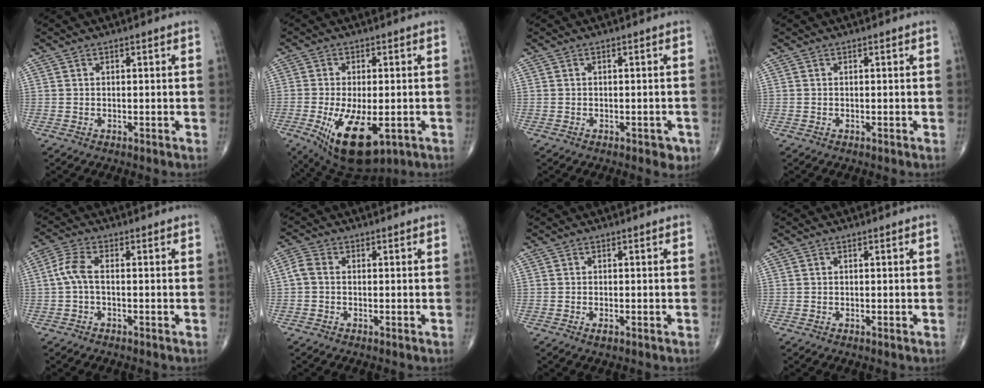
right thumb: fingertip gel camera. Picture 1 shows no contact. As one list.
[{"total": 13.4, "force": [-4.7, 6.3, 10.9], "torque": [-0.189, -0.011, -0.059]}, {"total": 2.4, "force": [-1.2, 1.3, 1.7], "torque": [-0.010, 0.004, -0.011]}, {"total": 0.0}, {"total": 4.2, "force": [-0.4, 1.7, 3.8], "torque": [-0.094, 0.013, -0.015]}, {"total": 2.6, "force": [-0.3, 1.8, 1.9], "torque": [-0.043, 0.006, -0.016]}, {"total": 1.1, "force": [-0.6, 0.5, 0.8], "torque": [-0.012, 0.000, -0.009]}, {"total": 0.0}]